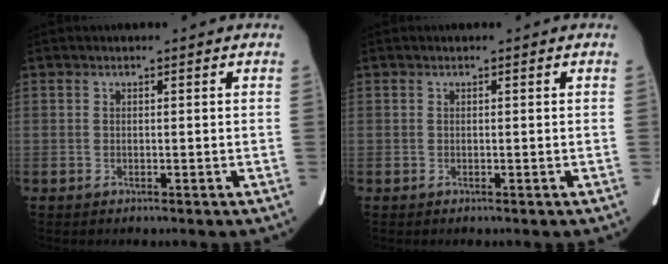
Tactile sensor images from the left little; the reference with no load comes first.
{"total": 0.0}